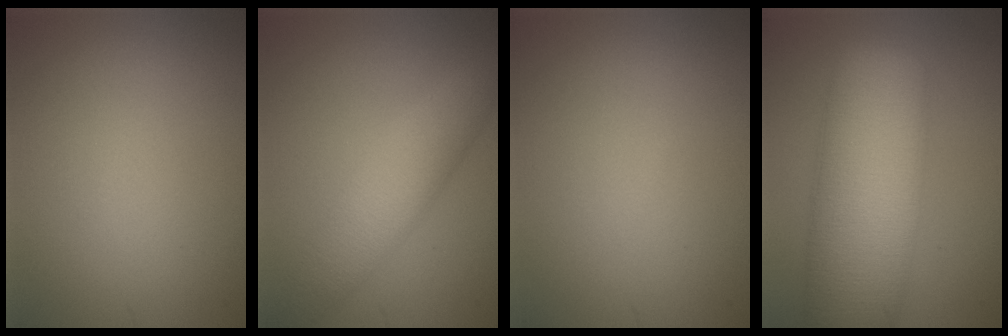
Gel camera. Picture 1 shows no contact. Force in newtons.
{"total": 4.7, "press": 4.7, "slide": 0.1}
{"total": 0.0}
{"total": 12.4, "press": 12.4, "slide": 0.5}